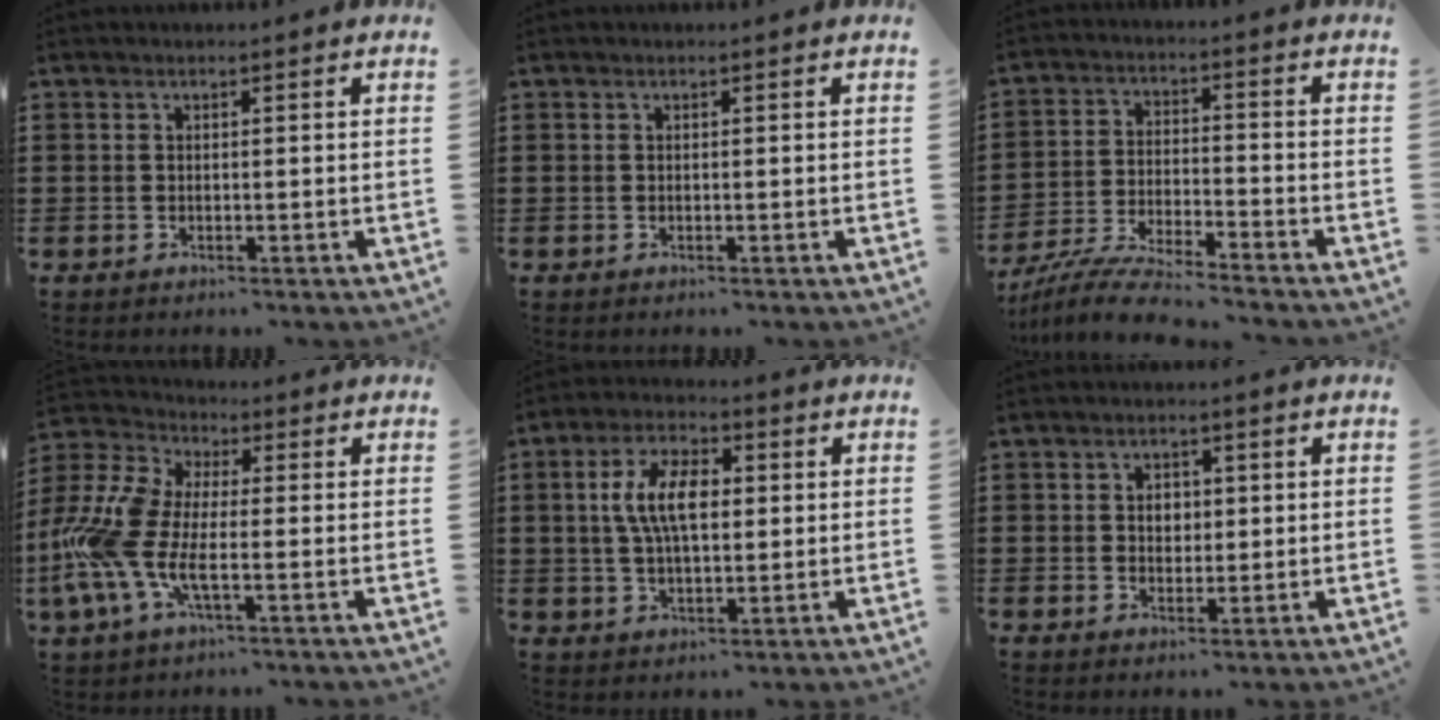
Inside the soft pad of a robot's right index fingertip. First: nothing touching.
{"total": 0.0}
{"total": 6.9, "force": [-6.6, 0.0, 2.0], "torque": [-0.056, -0.006, -0.131]}
{"total": 10.5, "force": [-2.3, 5.1, 8.9], "torque": [-0.240, -0.016, -0.051]}
{"total": 7.8, "force": [0.9, 3.8, 6.8], "torque": [-0.151, 0.008, 0.010]}
{"total": 2.1, "force": [0.3, 1.6, 1.2], "torque": [-0.021, 0.006, 0.001]}